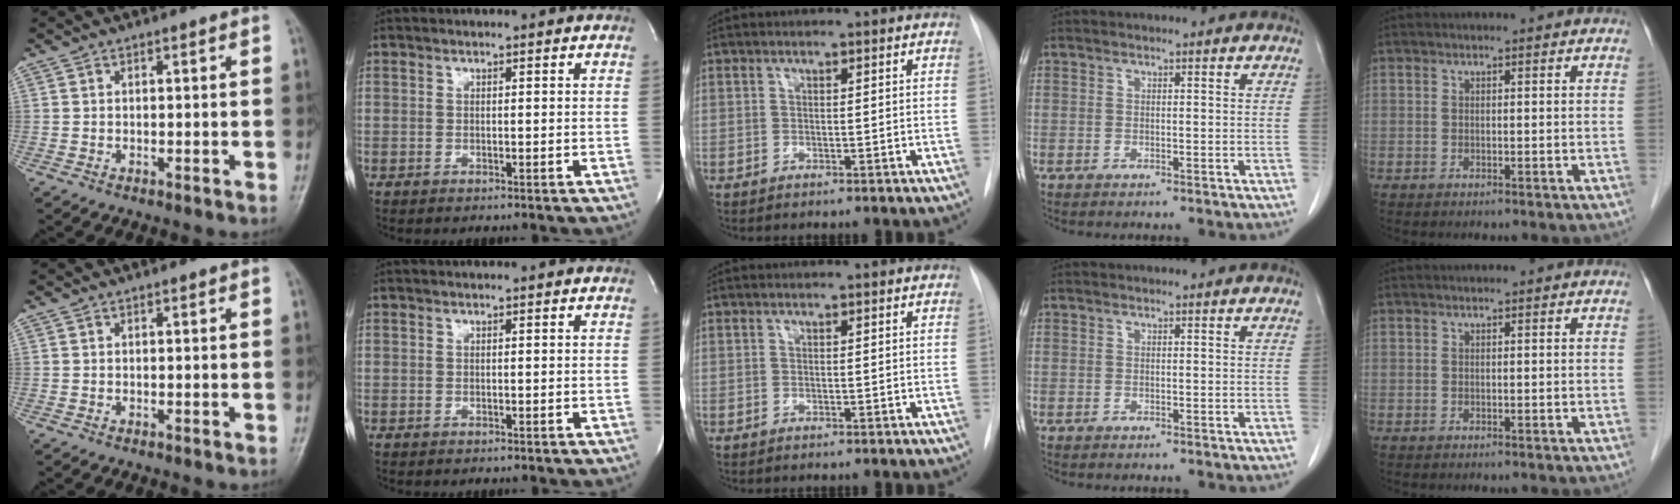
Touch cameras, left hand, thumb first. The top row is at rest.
{}